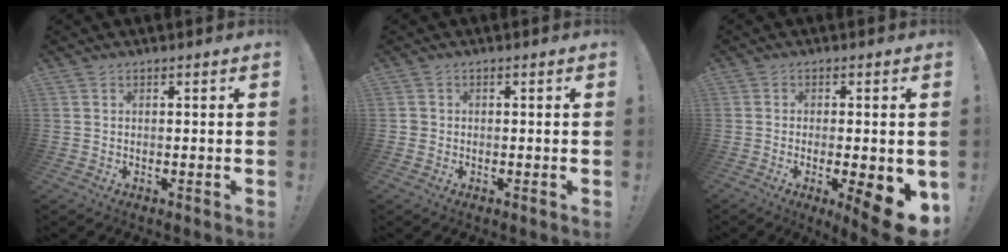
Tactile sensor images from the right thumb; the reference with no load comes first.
{"total": 1.4, "force": [-0.2, 1.3, 0.5], "torque": [-0.013, 0.006, -0.003]}
{"total": 10.0, "force": [-3.1, 2.2, 9.2], "torque": [-0.104, 0.000, -0.041]}